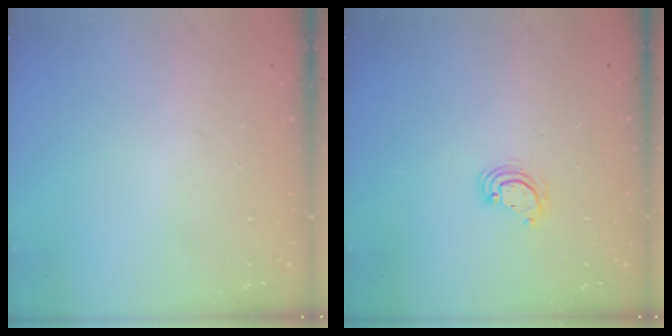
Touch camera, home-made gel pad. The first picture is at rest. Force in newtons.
{"total": 3.7, "press": 3.7, "slide": 0.3}